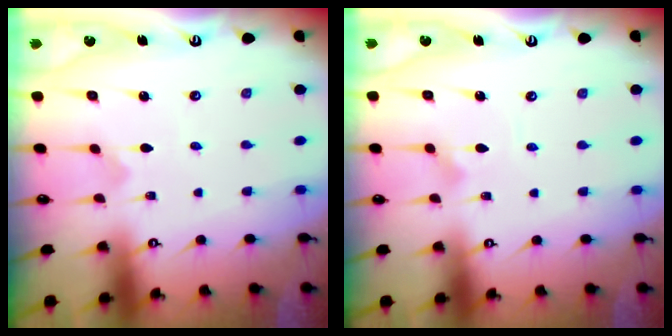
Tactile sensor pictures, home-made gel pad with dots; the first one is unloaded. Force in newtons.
{"total": 2.6, "press": 2.6, "slide": 0.1}